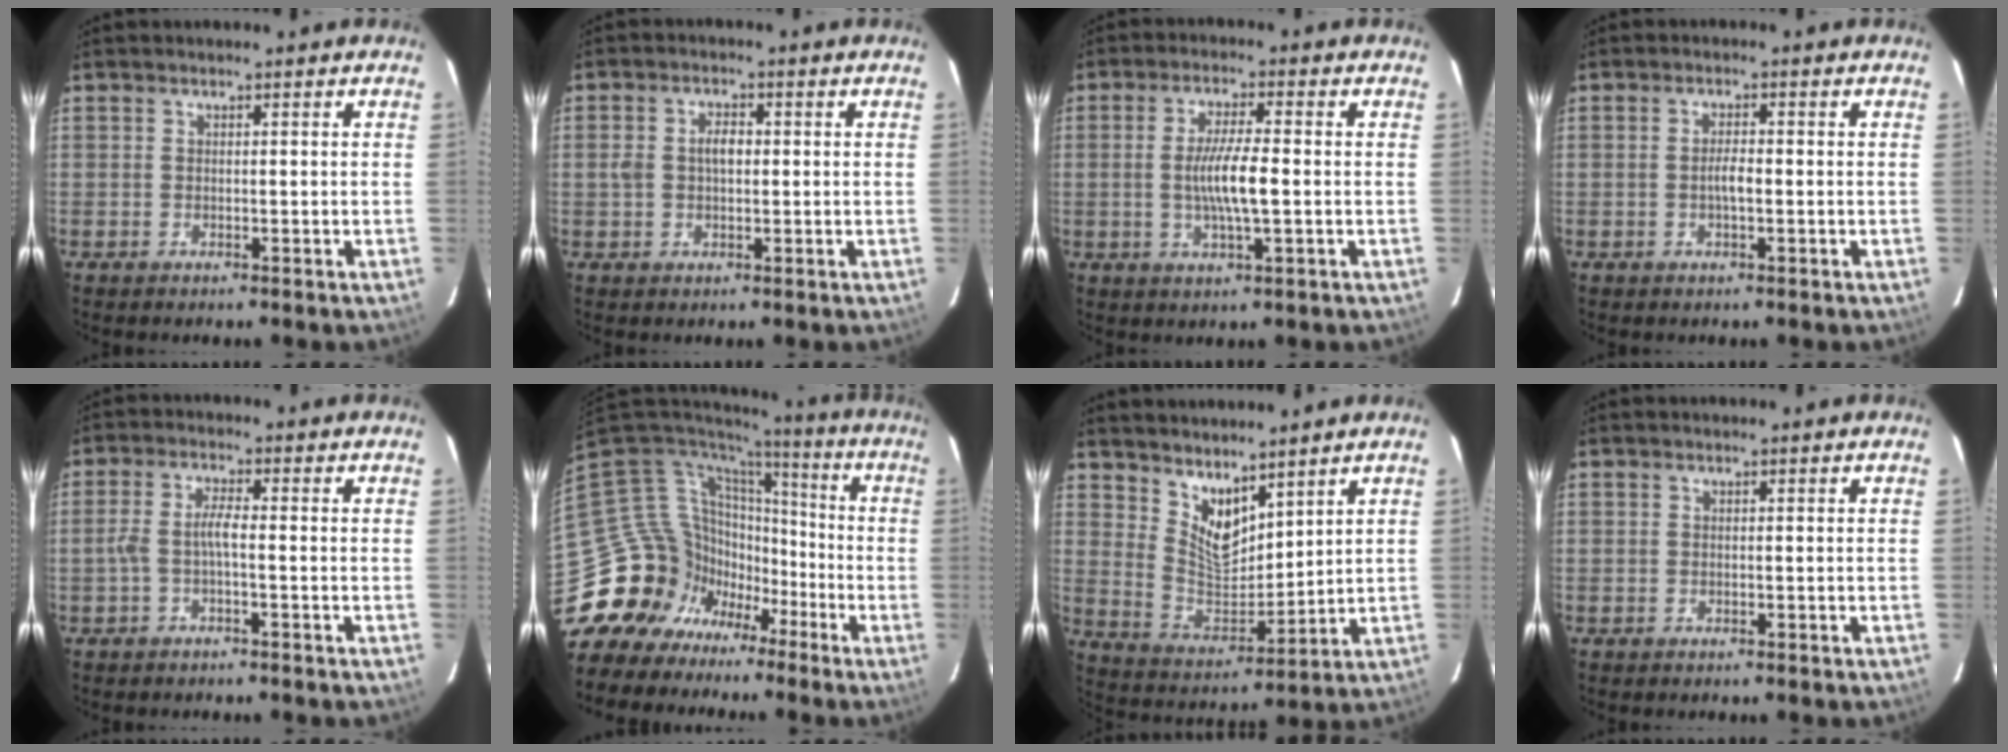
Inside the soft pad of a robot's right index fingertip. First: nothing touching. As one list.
[{"total": 4.1, "force": [0.1, 2.6, 3.2], "torque": [-0.059, 0.009, 0.003]}, {"total": 7.4, "force": [-0.7, 1.0, 7.2], "torque": [-0.135, -0.004, -0.013]}, {"total": 2.3, "force": [-0.5, 0.6, 2.2], "torque": [-0.042, 0.002, -0.010]}, {"total": 3.4, "force": [-1.3, 0.4, 3.2], "torque": [-0.073, 0.008, -0.024]}, {"total": 19.0, "force": [-10.2, 15.4, 4.8], "torque": [-0.139, 0.030, -0.170]}, {"total": 9.1, "force": [6.6, 3.8, 4.9], "torque": [-0.081, -0.010, 0.136]}, {"total": 0.0}]